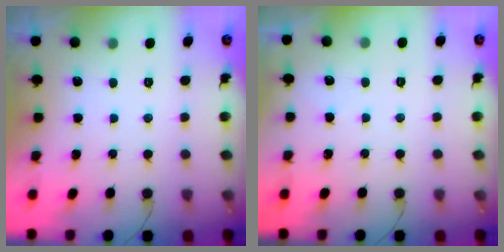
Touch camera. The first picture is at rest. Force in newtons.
{"total": 1.2, "press": 1.2, "slide": 0.3}